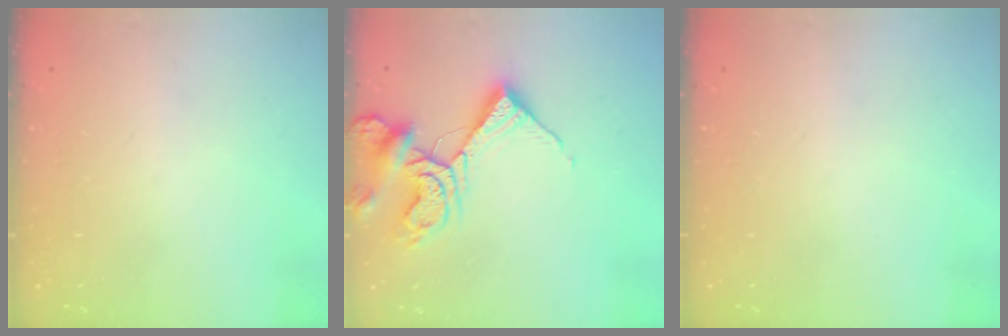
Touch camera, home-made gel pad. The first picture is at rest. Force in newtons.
{"total": 12.0, "press": 11.9, "slide": 1.5}
{"total": 0.0}